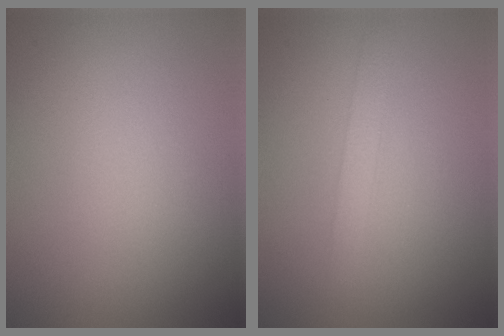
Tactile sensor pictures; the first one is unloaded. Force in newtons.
{"total": 1.5, "press": 1.5, "slide": 0.1}